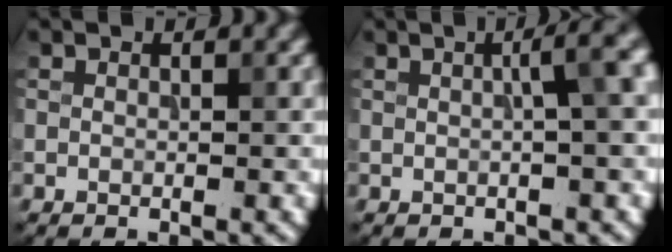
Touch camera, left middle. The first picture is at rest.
{"total": 4.8, "force": [0.8, 1.5, 4.4], "torque": [-0.035, 0.026, 0.007]}